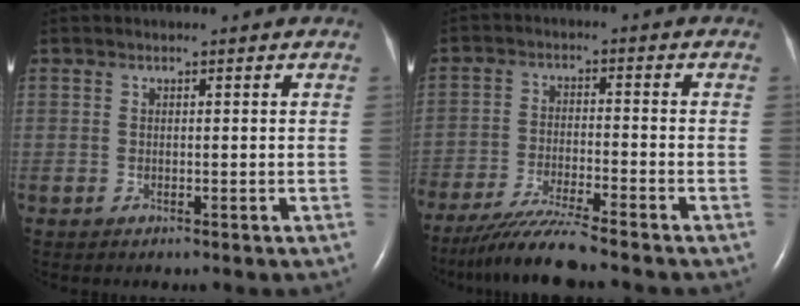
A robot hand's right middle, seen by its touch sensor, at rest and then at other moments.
{"total": 8.1, "force": [-7.1, -0.8, 3.9], "torque": [-0.071, -0.029, -0.129]}